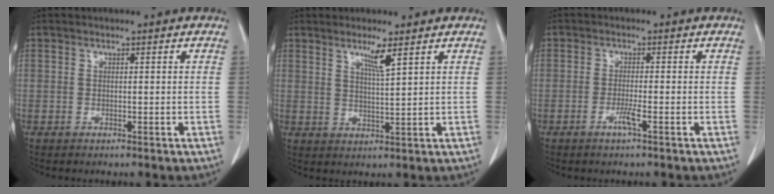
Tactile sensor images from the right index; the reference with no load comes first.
{"total": 3.5, "force": [2.2, -0.5, 2.7], "torque": [-0.054, -0.010, 0.042]}
{"total": 2.2, "force": [-1.1, -0.2, 1.9], "torque": [-0.039, -0.004, -0.022]}